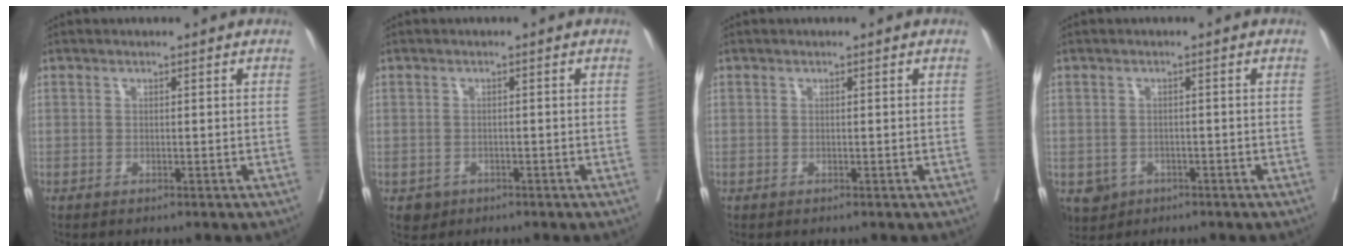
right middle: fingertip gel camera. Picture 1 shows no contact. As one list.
[{"total": 1.8, "force": [-0.9, 1.5, 0.2], "torque": [-0.001, 0.005, -0.010]}, {"total": 0.0}, {"total": 4.1, "force": [-2.0, 3.4, 1.0], "torque": [-0.016, 0.000, -0.025]}]